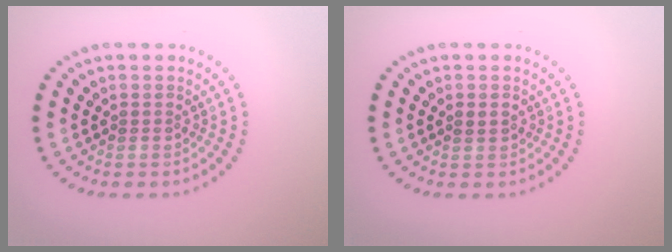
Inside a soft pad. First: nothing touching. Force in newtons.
{"total": 1.0, "press": 0.9, "slide": 0.2}